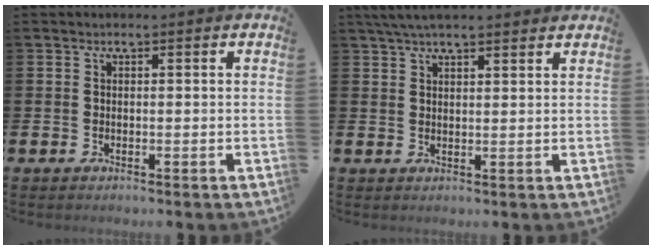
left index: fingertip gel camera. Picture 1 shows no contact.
{"total": 4.0, "force": [3.5, 0.8, 1.8], "torque": [-0.040, -0.005, 0.065]}